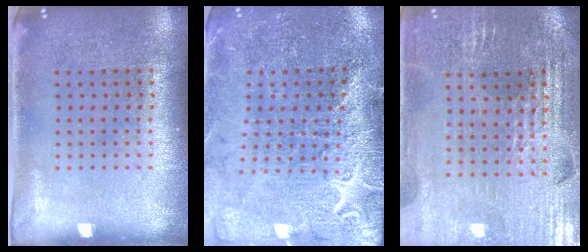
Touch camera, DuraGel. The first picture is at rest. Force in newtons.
{"total": 3.1, "press": 3.1, "slide": 0.4}
{"total": 2.9, "press": 2.9, "slide": 0.5}